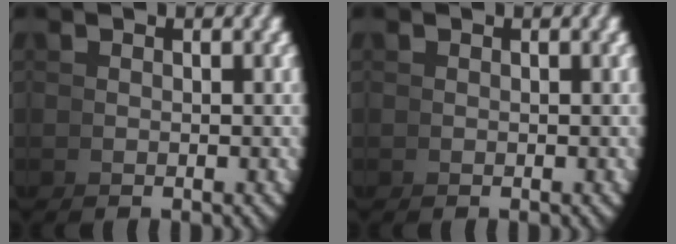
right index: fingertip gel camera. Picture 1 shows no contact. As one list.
[{"total": 0.0}]